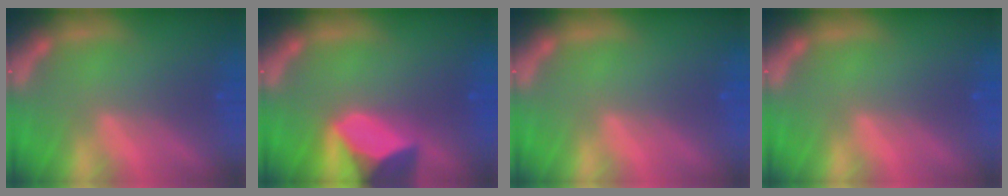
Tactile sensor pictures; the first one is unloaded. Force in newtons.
{"total": 8.0}
{"total": 0.0}
{"total": 0.0}